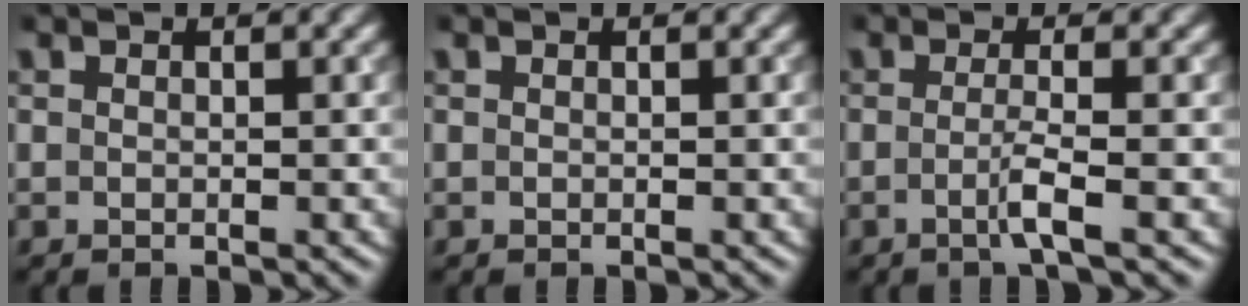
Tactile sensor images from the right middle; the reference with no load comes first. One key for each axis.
{"total": 0.0}
{"total": 2.1, "fx": -0.6, "fy": 0.3, "fz": 2.0, "tx": -0.039, "ty": -0.002, "tz": -0.017}